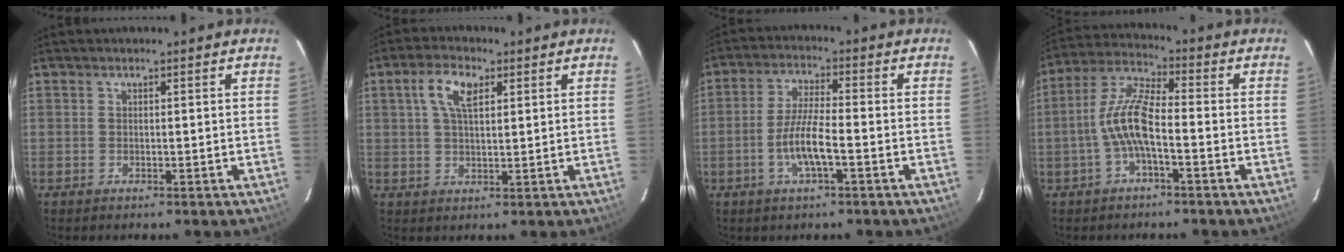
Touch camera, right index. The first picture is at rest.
{"total": 5.8, "force": [2.3, 2.5, 4.7], "torque": [-0.091, 0.013, 0.042]}
{"total": 6.9, "force": [-2.6, 1.0, 6.4], "torque": [-0.128, 0.002, -0.050]}
{"total": 8.1, "force": [-2.4, 1.9, 7.5], "torque": [-0.167, 0.016, -0.045]}